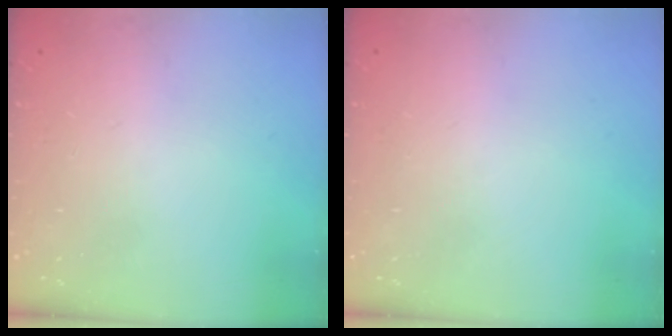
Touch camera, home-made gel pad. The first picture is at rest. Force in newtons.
{"total": 0.0}